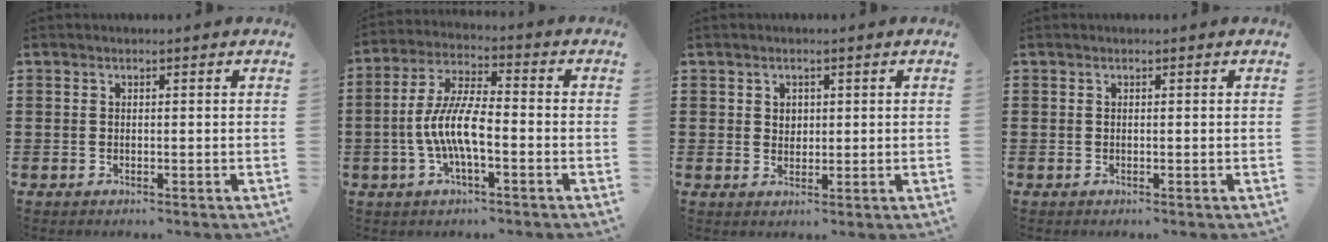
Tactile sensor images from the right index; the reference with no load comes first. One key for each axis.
{"total": 8.4, "fx": -2.2, "fy": 2.6, "fz": 7.7, "tx": -0.179, "ty": -0.011, "tz": -0.049}
{"total": 1.6, "fx": 0.7, "fy": 1.3, "fz": 0.5, "tx": -0.014, "ty": 0.007, "tz": 0.014}
{"total": 0.0}